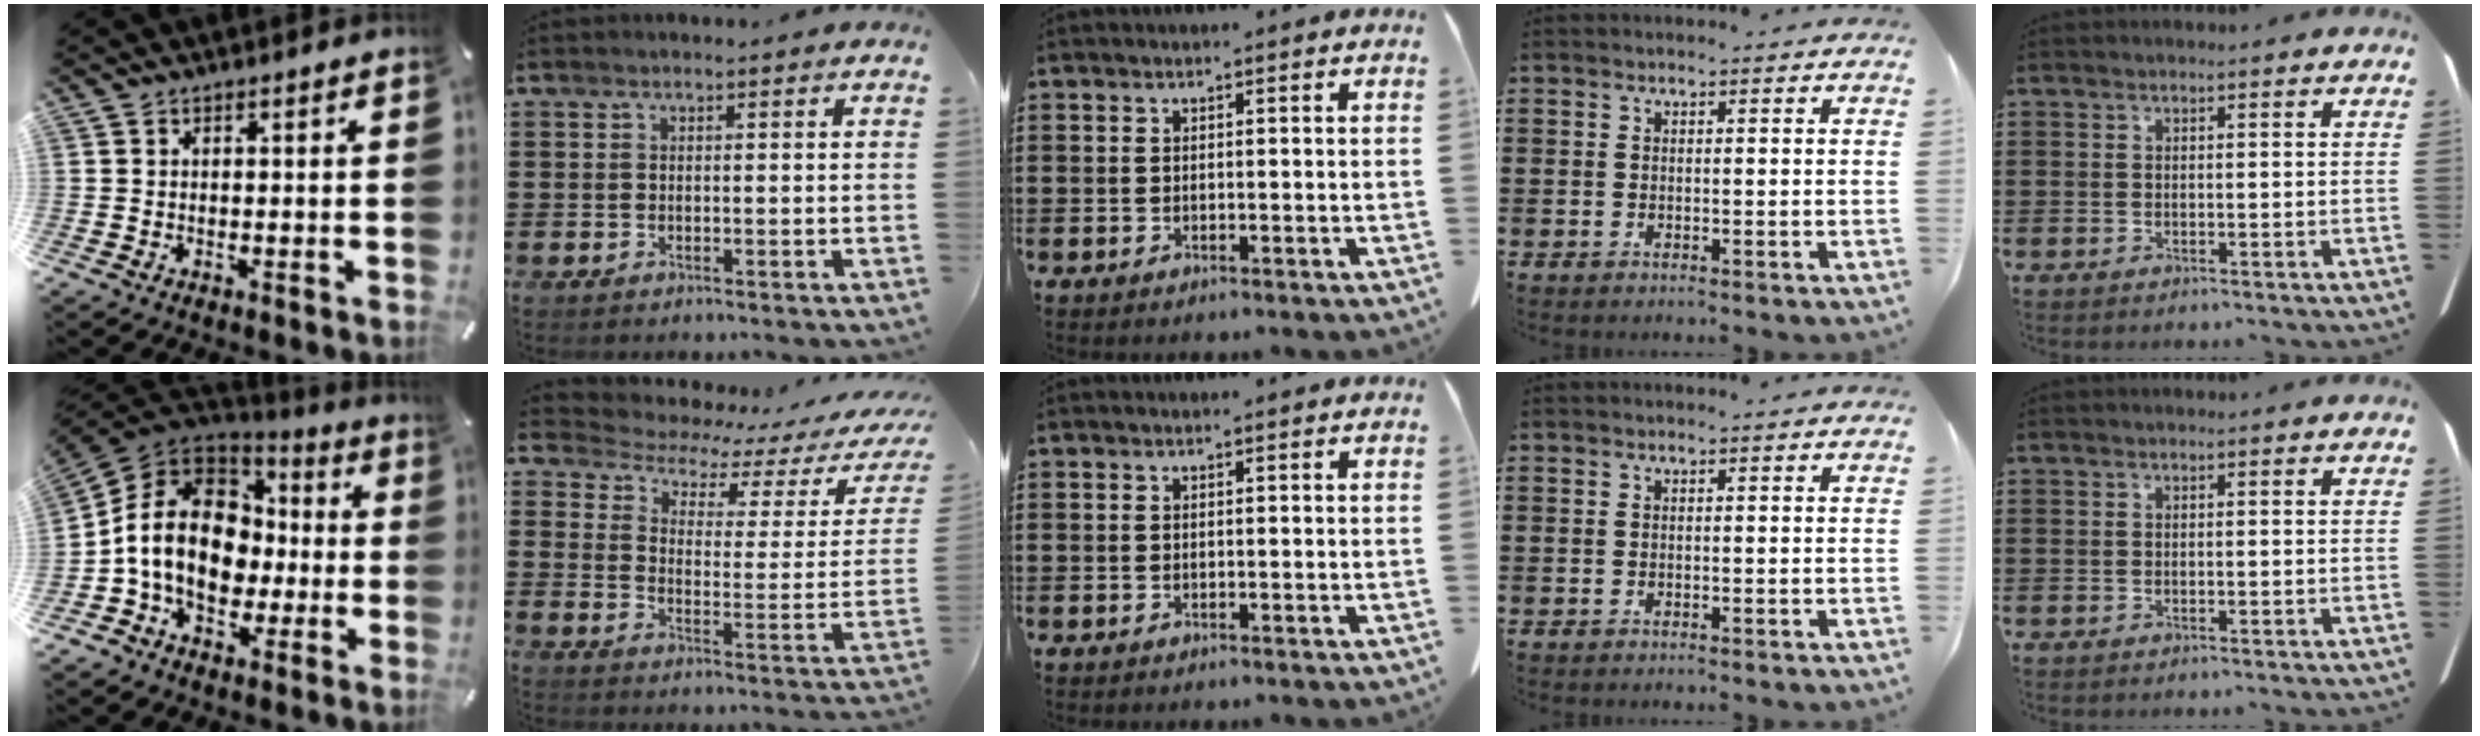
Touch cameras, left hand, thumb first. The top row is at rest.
{"thumb": {"total": 16.7, "force": [-1.7, 13.4, 9.8], "torque": [-0.210, 0.020, -0.029]}, "index": {"total": 3.1, "force": [2.5, 1.2, 1.3], "torque": [-0.047, -0.024, 0.033]}}